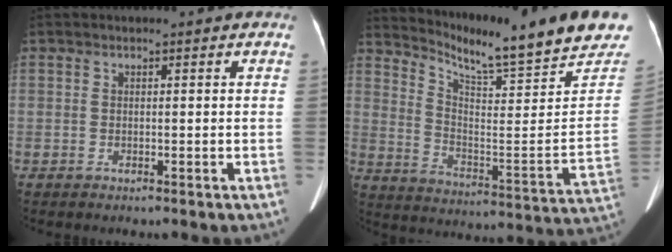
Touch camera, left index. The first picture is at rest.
{"total": 22.7, "force": [19.6, 1.2, 11.5], "torque": [-0.183, -0.077, 0.265]}